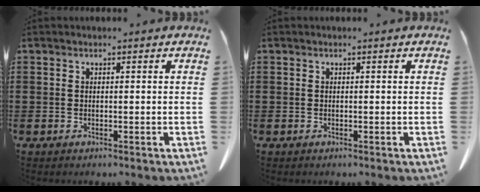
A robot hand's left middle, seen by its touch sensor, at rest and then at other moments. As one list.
[{"total": 0.0}]